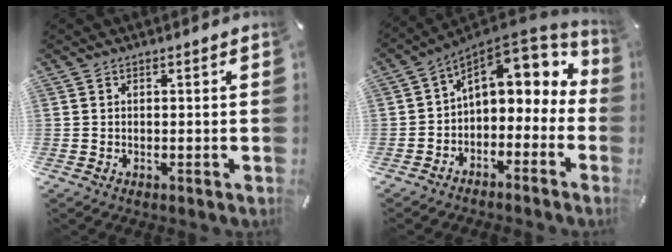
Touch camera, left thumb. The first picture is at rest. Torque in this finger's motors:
{"motor_torque": [0.94, 3.03, 0.92, -0.42, 0.41]}